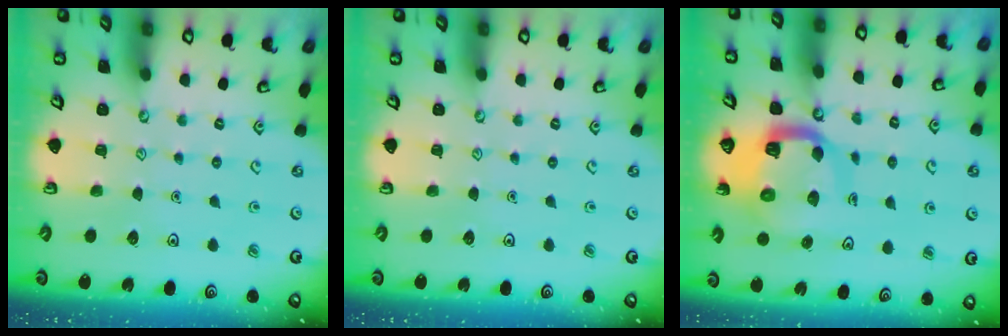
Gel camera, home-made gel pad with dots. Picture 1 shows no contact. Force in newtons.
{"total": 0.0}
{"total": 11.0, "press": 10.9, "slide": 1.3}